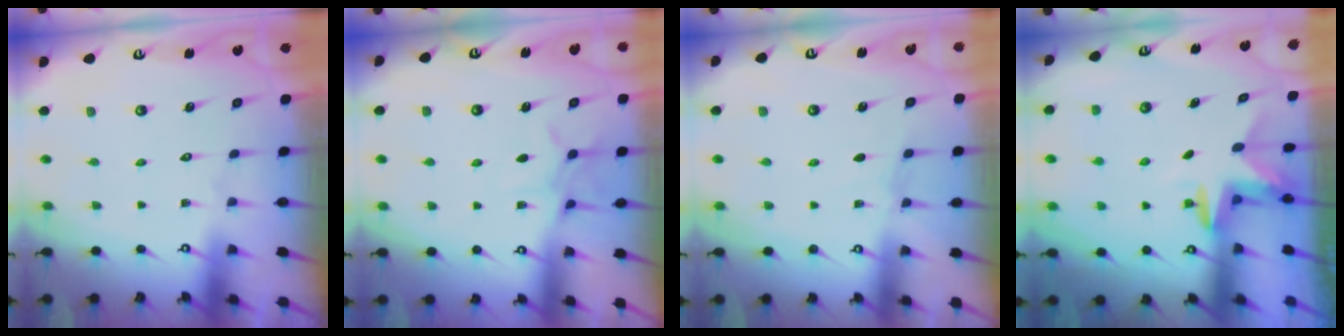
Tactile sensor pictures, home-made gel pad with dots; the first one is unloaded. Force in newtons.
{"total": 6.5, "press": 6.4, "slide": 0.6}
{"total": 2.5, "press": 2.5, "slide": 0.3}
{"total": 3.0, "press": 3.0, "slide": 0.2}